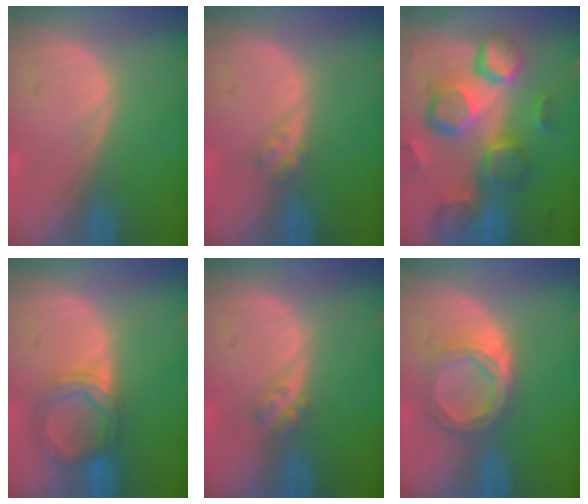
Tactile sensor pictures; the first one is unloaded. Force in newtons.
{"total": 1.8, "press": 1.5, "slide": 0.9}
{"total": 12.8, "press": 11.2, "slide": 6.2}
{"total": 5.4, "press": 5.1, "slide": 1.6}
{"total": 2.3, "press": 2.0, "slide": 1.2}
{"total": 5.3, "press": 4.9, "slide": 2.0}